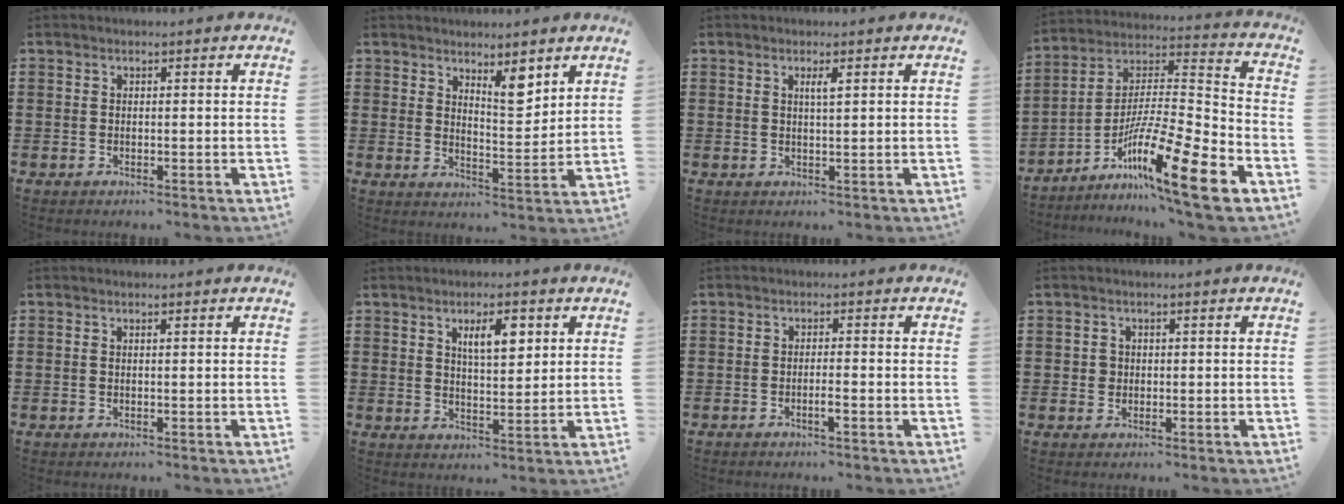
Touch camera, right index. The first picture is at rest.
{"total": 5.6, "force": [4.4, 1.9, 3.0], "torque": [-0.047, -0.018, 0.074]}
{"total": 1.7, "force": [0.7, 0.2, 1.5], "torque": [-0.030, 0.001, 0.010]}
{"total": 16.8, "force": [-10.3, 1.9, 13.1], "torque": [-0.233, 0.016, -0.182]}
{"total": 0.5, "force": [0.2, 0.1, 0.5], "torque": [-0.011, 0.000, 0.003]}
{"total": 5.4, "force": [2.3, 2.0, 4.5], "torque": [-0.078, 0.003, 0.034]}
{"total": 1.6, "force": [-1.0, 0.1, 1.2], "torque": [-0.023, -0.003, -0.017]}
{"total": 1.4, "force": [0.1, 1.3, 0.4], "torque": [-0.012, 0.007, 0.001]}